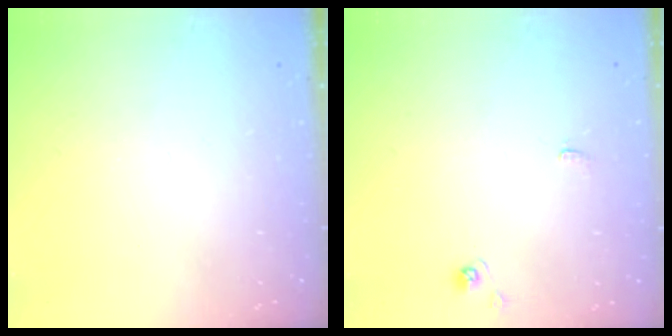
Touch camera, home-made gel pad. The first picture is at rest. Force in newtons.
{"total": 1.2, "press": 1.2, "slide": 0.3}